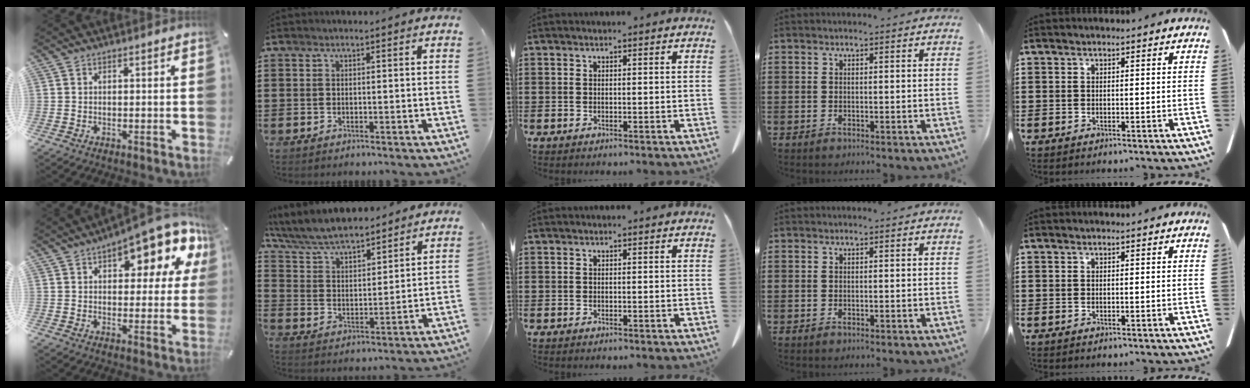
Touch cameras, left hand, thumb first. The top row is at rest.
{"thumb": {"total": 14.4, "force": [8.9, 6.0, 9.6], "torque": [-0.116, -0.061, 0.147]}, "index": {"total": 7.4, "force": [6.9, 1.1, 2.3], "torque": [-0.073, -0.032, 0.124]}}